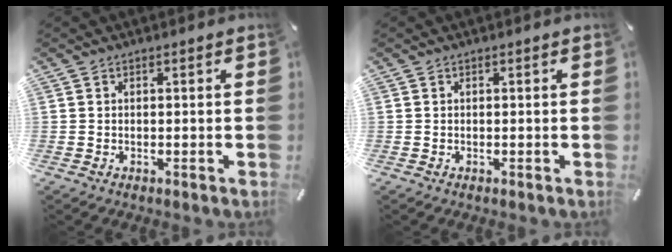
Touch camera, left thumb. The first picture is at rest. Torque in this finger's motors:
{"motor_torque": [-0.16, -0.14, 0.00, 0.10, 0.00]}